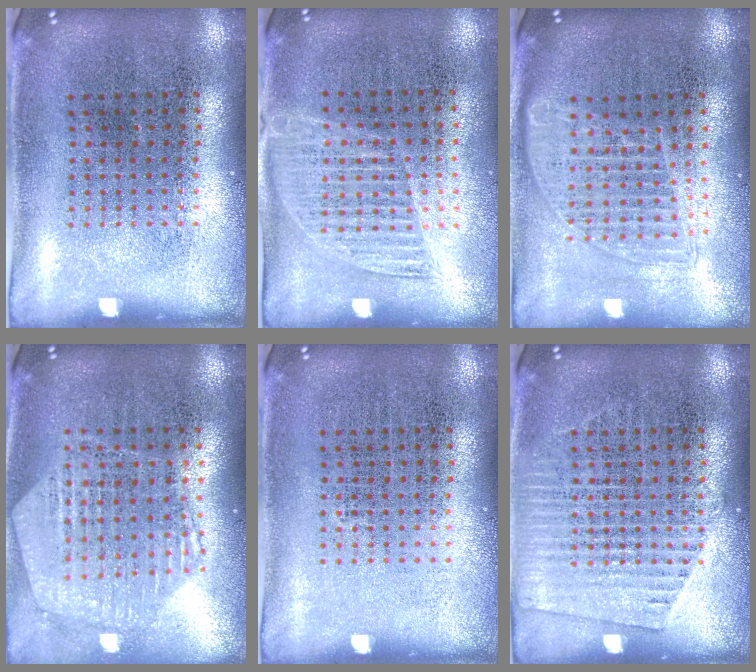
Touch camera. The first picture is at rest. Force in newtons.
{"total": 1.3, "press": 1.1, "slide": 0.7}
{"total": 1.6, "press": 1.4, "slide": 0.8}
{"total": 1.2, "press": 1.2, "slide": 0.1}
{"total": 0.0}
{"total": 1.7, "press": 1.6, "slide": 0.3}